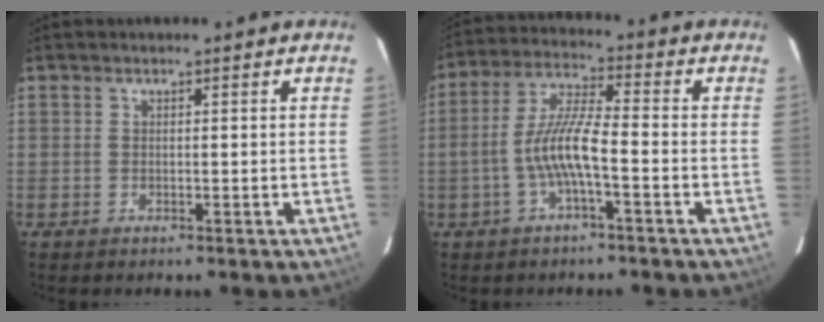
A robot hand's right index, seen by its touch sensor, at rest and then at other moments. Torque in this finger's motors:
{"motor_torque": [0.97, -0.70, 0.79, 0.20]}